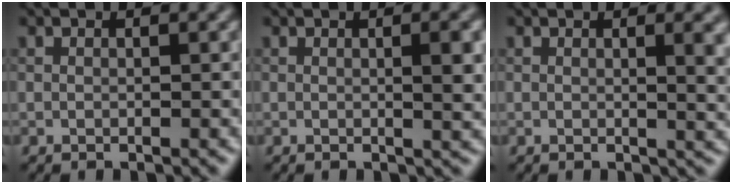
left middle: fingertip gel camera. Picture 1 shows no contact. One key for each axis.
{"total": 3.2, "fx": 0.3, "fy": 0.8, "fz": 3.1, "tx": -0.037, "ty": 0.004, "tz": 0.002}
{"total": 3.8, "fx": 0.7, "fy": 1.3, "fz": 3.5, "tx": -0.031, "ty": 0.004, "tz": 0.006}